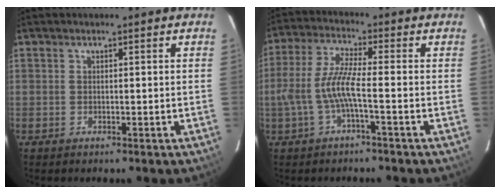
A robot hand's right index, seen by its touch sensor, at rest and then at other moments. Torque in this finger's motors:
{"motor_torque": [1.03, -0.58, 0.58, 0.18]}